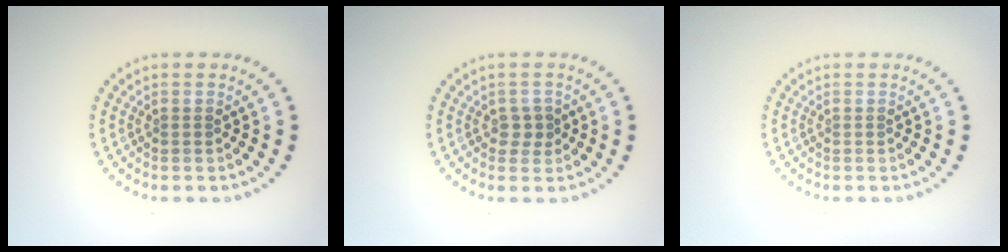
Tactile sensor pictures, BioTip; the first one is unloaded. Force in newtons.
{"total": 1.6, "press": 1.5, "slide": 0.6}
{"total": 0.0}